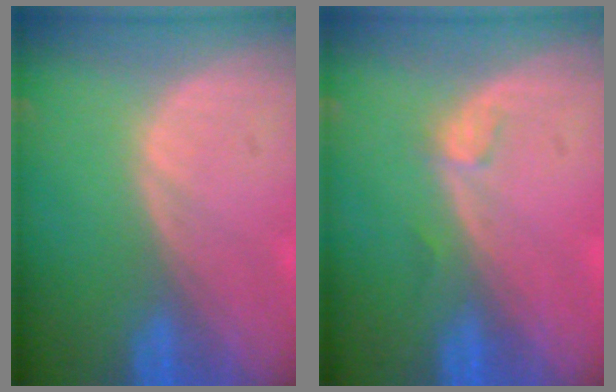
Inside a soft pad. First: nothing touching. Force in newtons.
{"total": 1.1, "press": 1.1, "slide": 0.2}